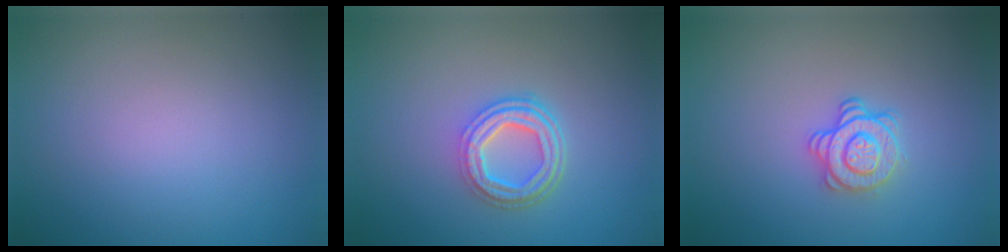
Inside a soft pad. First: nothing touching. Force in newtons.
{"total": 4.3, "press": 3.3, "slide": 2.7}
{"total": 2.9, "press": 2.5, "slide": 1.4}